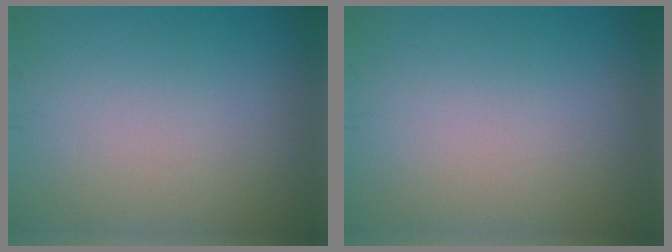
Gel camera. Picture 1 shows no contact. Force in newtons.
{"total": 0.0}